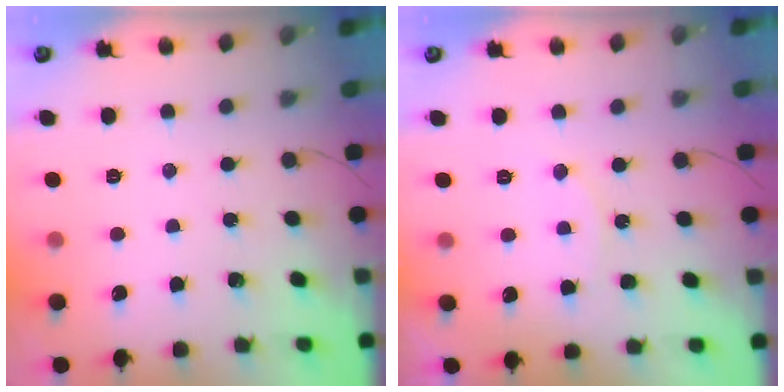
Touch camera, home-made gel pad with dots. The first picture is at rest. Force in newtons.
{"total": 6.8, "press": 6.8, "slide": 0.5}